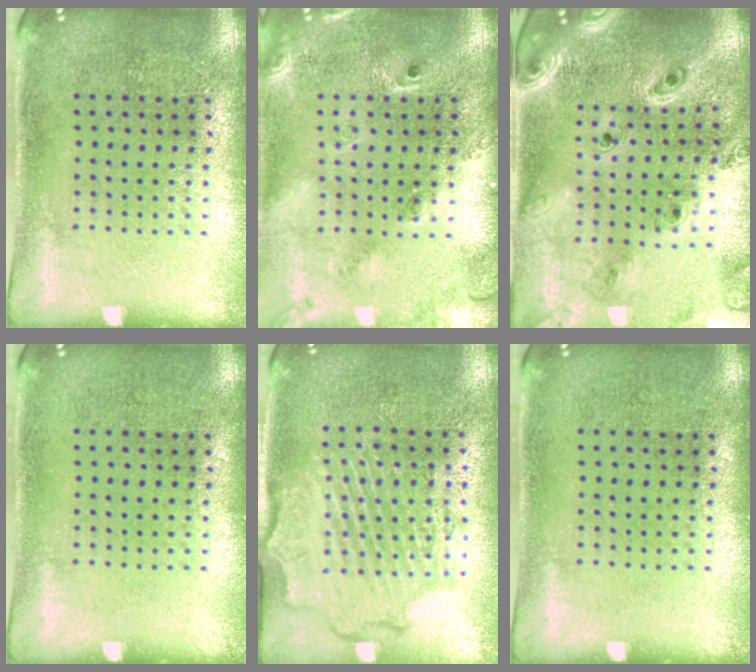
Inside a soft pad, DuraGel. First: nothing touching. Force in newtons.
{"total": 2.4, "press": 1.7, "slide": 1.6}
{"total": 2.2, "press": 2.1, "slide": 0.8}
{"total": 0.0}
{"total": 2.3, "press": 2.2, "slide": 0.6}
{"total": 0.0}